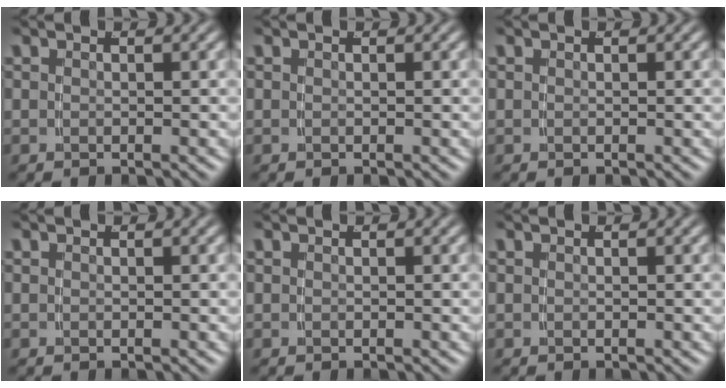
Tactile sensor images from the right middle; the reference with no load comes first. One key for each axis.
{"total": 0.0}
{"total": 0.0}
{"total": 0.0}
{"total": 0.0}
{"total": 0.0}